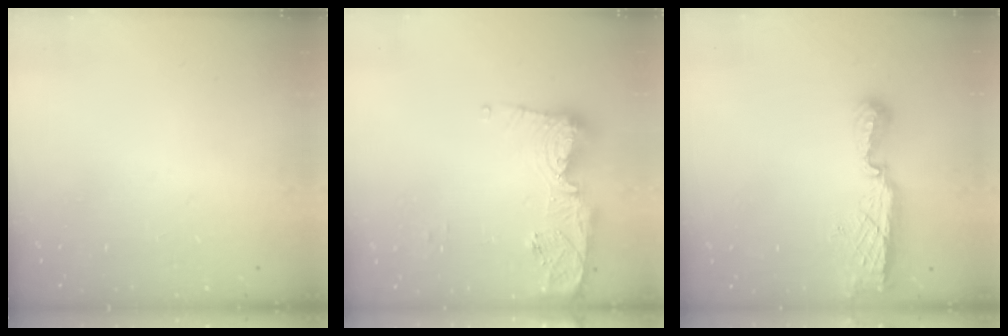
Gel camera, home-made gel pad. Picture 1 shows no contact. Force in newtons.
{"total": 13.5, "press": 13.4, "slide": 1.3}
{"total": 7.9, "press": 7.9, "slide": 0.3}